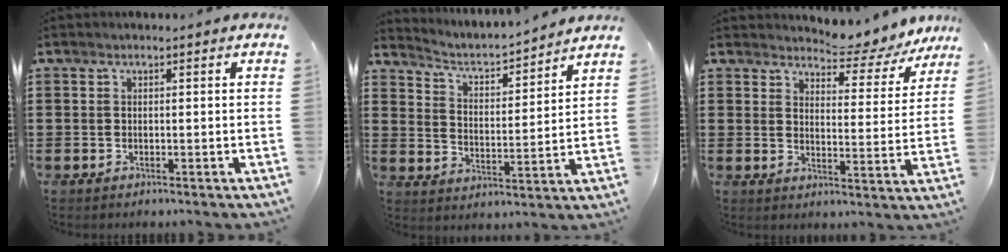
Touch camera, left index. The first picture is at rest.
{"total": 3.3, "force": [3.1, 0.3, 0.9], "torque": [-0.038, -0.029, 0.044]}
{"total": 4.8, "force": [4.6, 0.8, 1.3], "torque": [-0.029, -0.040, 0.071]}